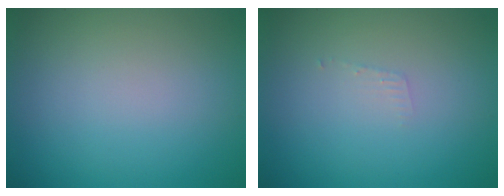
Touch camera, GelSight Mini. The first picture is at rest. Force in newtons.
{"total": 0.7, "press": 0.7, "slide": 0.1}